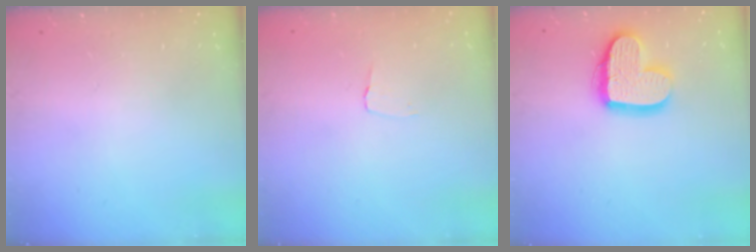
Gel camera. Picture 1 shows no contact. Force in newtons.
{"total": 2.6, "press": 2.6, "slide": 0.2}
{"total": 14.9, "press": 14.8, "slide": 1.1}